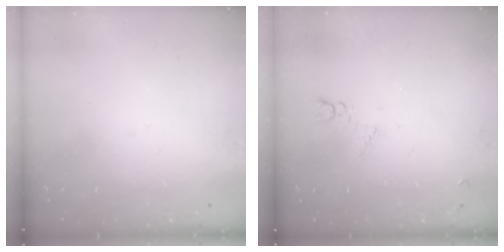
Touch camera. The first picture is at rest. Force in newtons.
{"total": 5.2, "press": 5.1, "slide": 0.8}